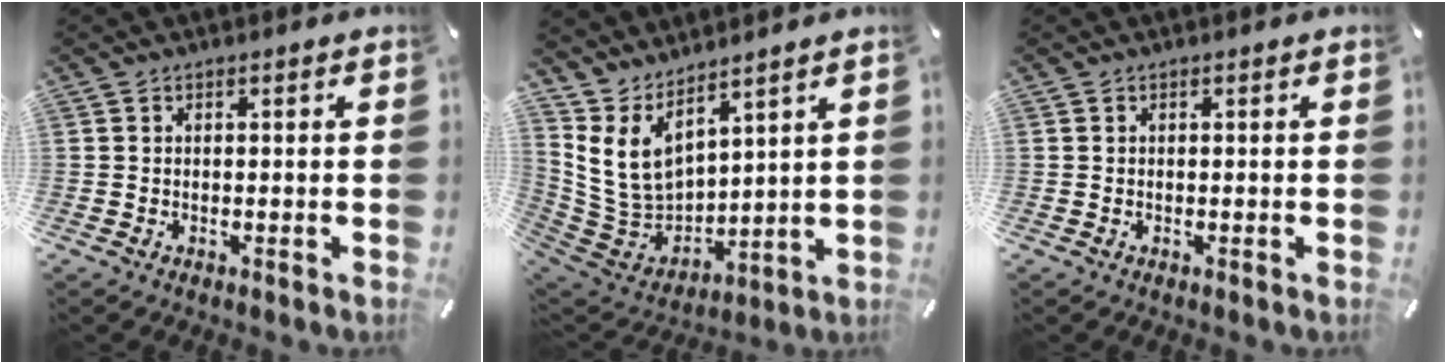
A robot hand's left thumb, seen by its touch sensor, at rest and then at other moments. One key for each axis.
{"total": 10.1, "fx": 6.2, "fy": 6.8, "fz": 4.3, "tx": -0.100, "ty": -0.047, "tz": 0.128}
{"total": 0.0}